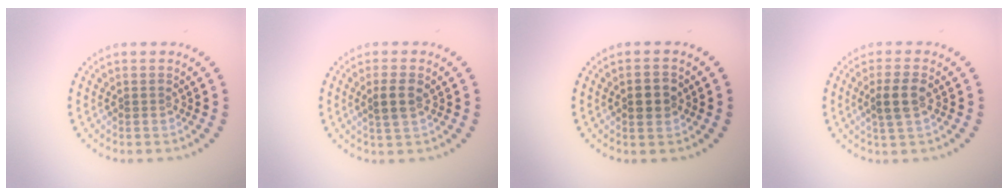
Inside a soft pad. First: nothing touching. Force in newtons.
{"total": 1.9, "press": 1.8, "slide": 0.7}
{"total": 2.4, "press": 2.4, "slide": 0.1}
{"total": 2.6, "press": 2.5, "slide": 0.9}